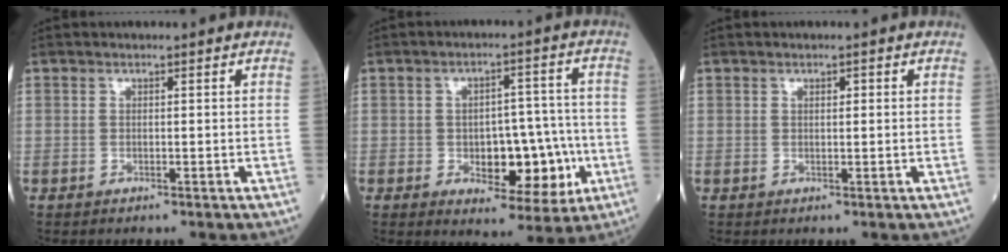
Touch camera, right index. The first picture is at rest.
{"total": 10.8, "force": [-2.7, 5.1, 9.1], "torque": [-0.112, 0.012, -0.027]}
{"total": 1.0, "force": [0.4, 0.3, 0.8], "torque": [-0.014, 0.001, 0.005]}